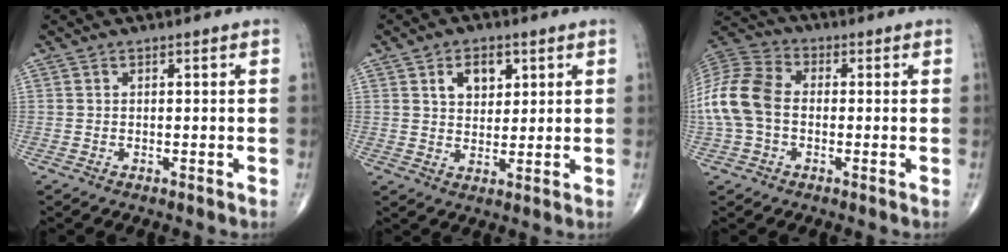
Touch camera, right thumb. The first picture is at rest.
{"total": 6.3, "force": [2.7, 4.2, 3.9], "torque": [-0.037, -0.013, 0.043]}
{"total": 13.2, "force": [-1.0, 9.4, 9.2], "torque": [-0.198, 0.033, -0.027]}